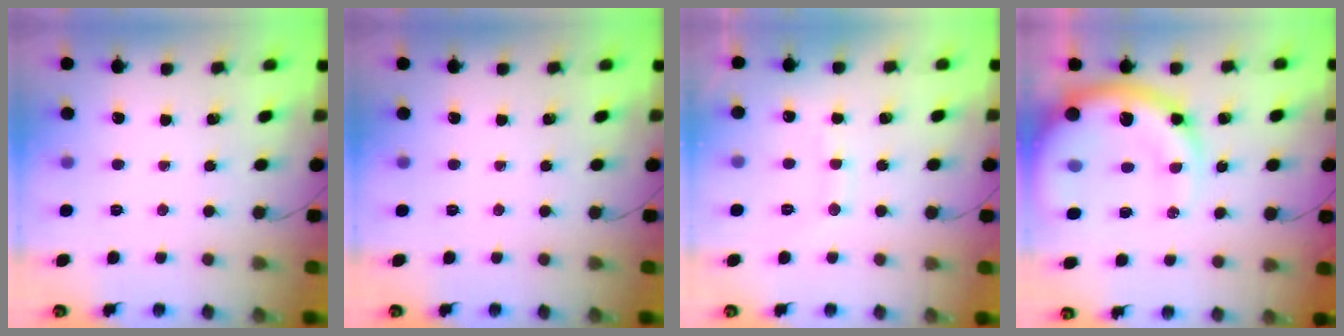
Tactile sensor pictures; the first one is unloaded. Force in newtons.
{"total": 0.0}
{"total": 8.7, "press": 8.6, "slide": 1.2}
{"total": 18.9, "press": 18.5, "slide": 3.9}